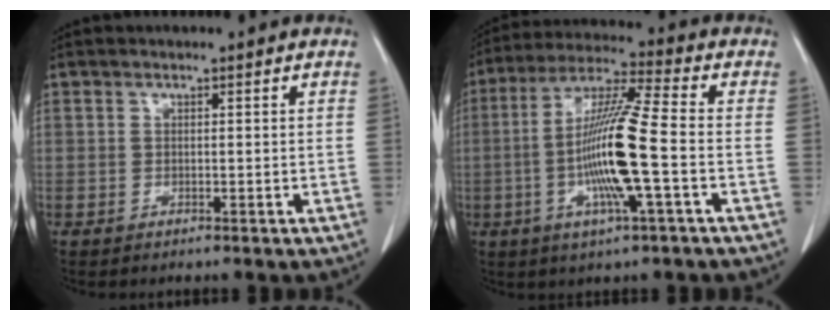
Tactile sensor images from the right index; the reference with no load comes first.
{"total": 13.8, "force": [-2.6, 0.0, 13.5], "torque": [-0.265, -0.004, -0.058]}